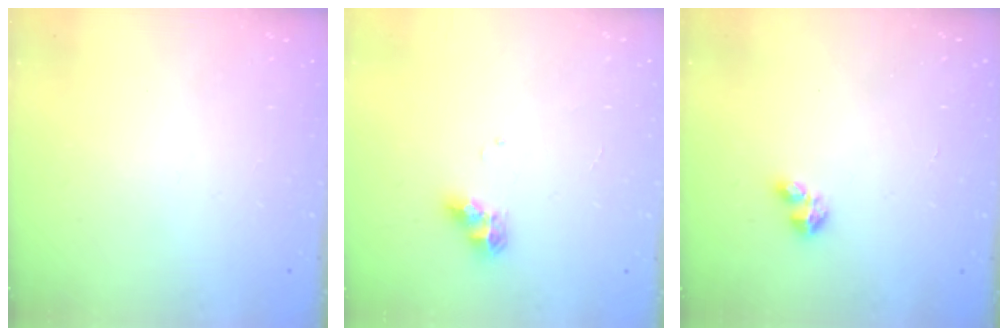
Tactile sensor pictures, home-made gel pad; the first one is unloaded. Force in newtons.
{"total": 7.8, "press": 7.8, "slide": 0.8}
{"total": 3.3, "press": 3.3, "slide": 0.4}